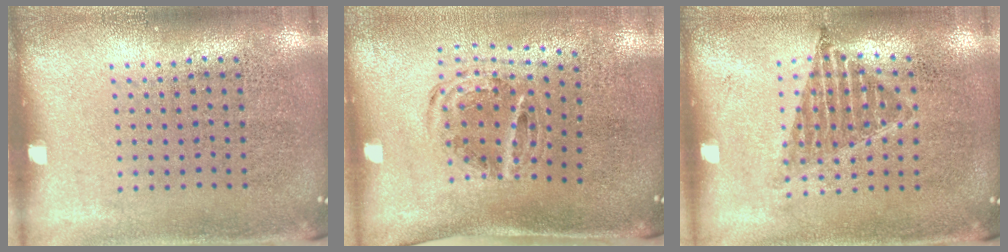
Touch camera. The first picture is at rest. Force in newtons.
{"total": 1.1, "press": 1.0, "slide": 0.5}
{"total": 1.0, "press": 0.8, "slide": 0.5}